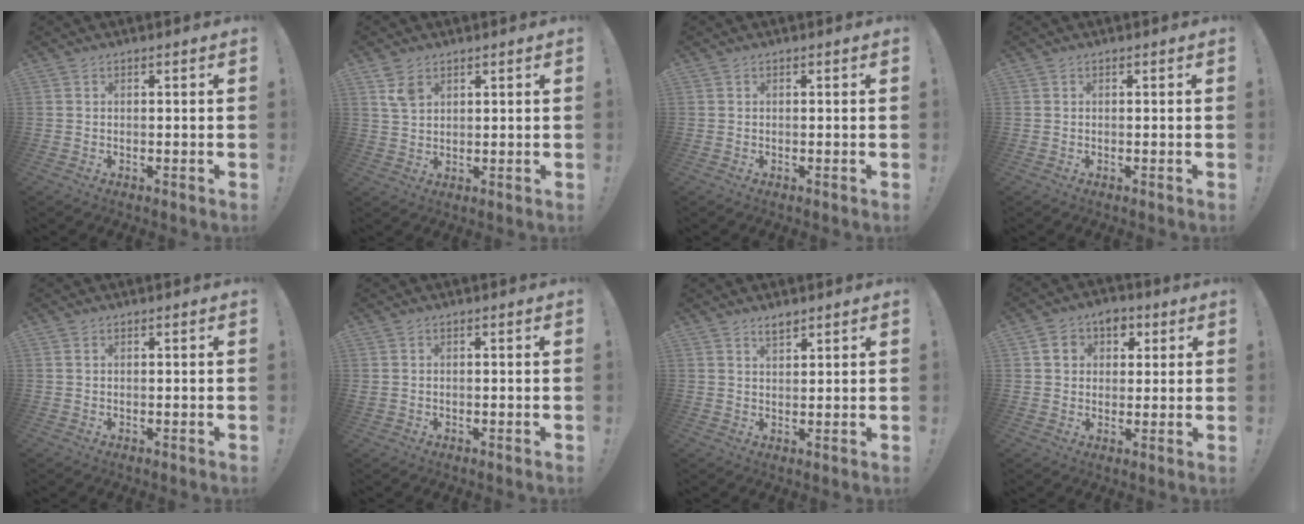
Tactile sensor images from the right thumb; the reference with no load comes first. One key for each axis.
{"total": 4.6, "fx": 2.8, "fy": 2.6, "fz": 2.6, "tx": -0.045, "ty": -0.011, "tz": 0.053}
{"total": 0.0}
{"total": 0.0}
{"total": 0.5, "fx": 0.3, "fy": 0.2, "fz": 0.4, "tx": -0.012, "ty": 0.003, "tz": 0.007}
{"total": 0.6, "fx": 0.3, "fy": 0.3, "fz": 0.4, "tx": -0.009, "ty": 0.002, "tz": 0.006}
{"total": 3.1, "fx": 2.5, "fy": 1.2, "fz": 1.4, "tx": -0.023, "ty": -0.011, "tz": 0.044}
{"total": 7.5, "fx": 2.5, "fy": 6.6, "fz": 2.6, "tx": -0.036, "ty": -0.004, "tz": 0.051}